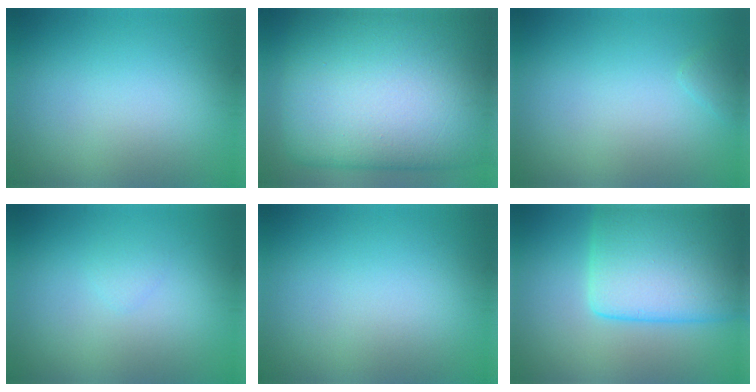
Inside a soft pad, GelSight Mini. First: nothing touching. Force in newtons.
{"total": 22.9, "press": 22.9, "slide": 0.5}
{"total": 0.6, "press": 0.6, "slide": 0.1}
{"total": 0.6, "press": 0.6, "slide": 0.1}
{"total": 0.0}
{"total": 10.4, "press": 10.4, "slide": 0.2}